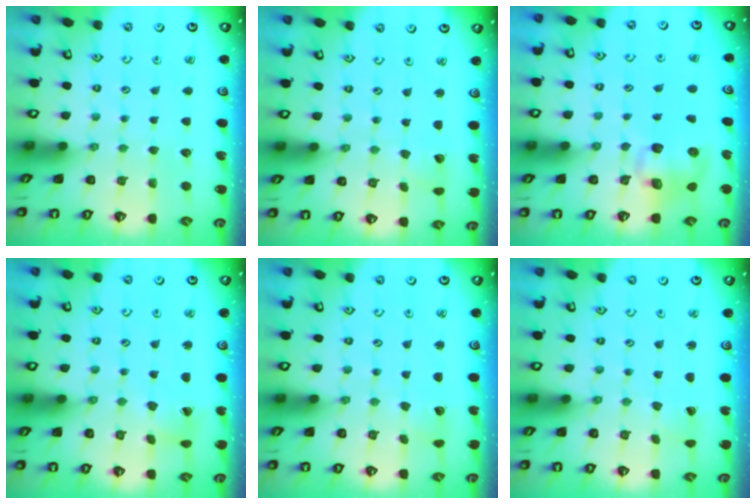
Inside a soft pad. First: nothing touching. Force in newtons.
{"total": 2.6, "press": 2.6, "slide": 0.1}
{"total": 9.0, "press": 8.9, "slide": 1.3}
{"total": 2.4, "press": 2.4, "slide": 0.3}
{"total": 2.3, "press": 2.3, "slide": 0.2}
{"total": 0.0}